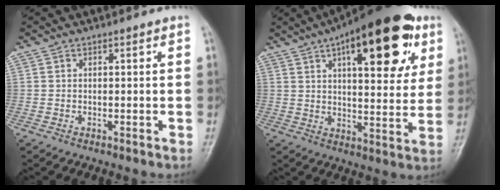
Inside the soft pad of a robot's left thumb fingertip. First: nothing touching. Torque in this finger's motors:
{"motor_torque": [0.86, 1.66, 1.84, -0.93, 0.46]}